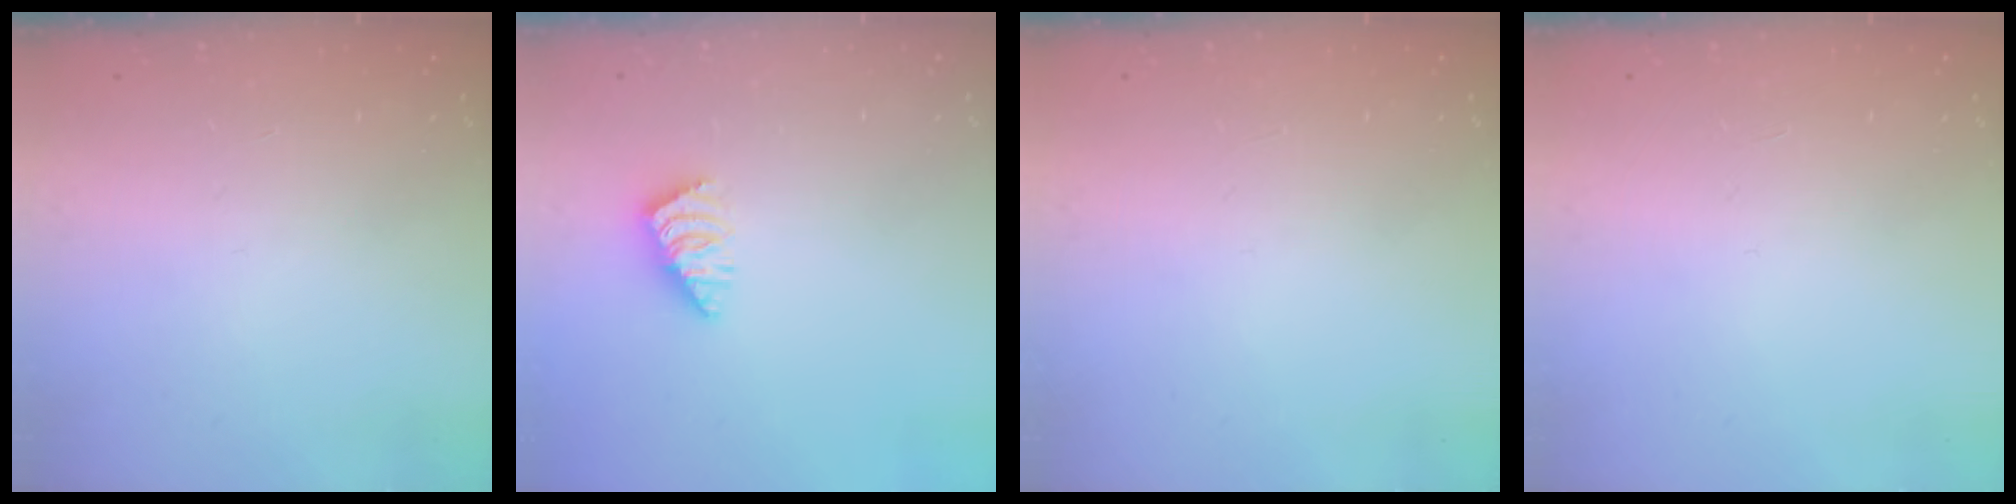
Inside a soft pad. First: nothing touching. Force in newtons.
{"total": 1.5, "press": 1.5, "slide": 0.3}
{"total": 0.0}
{"total": 0.0}